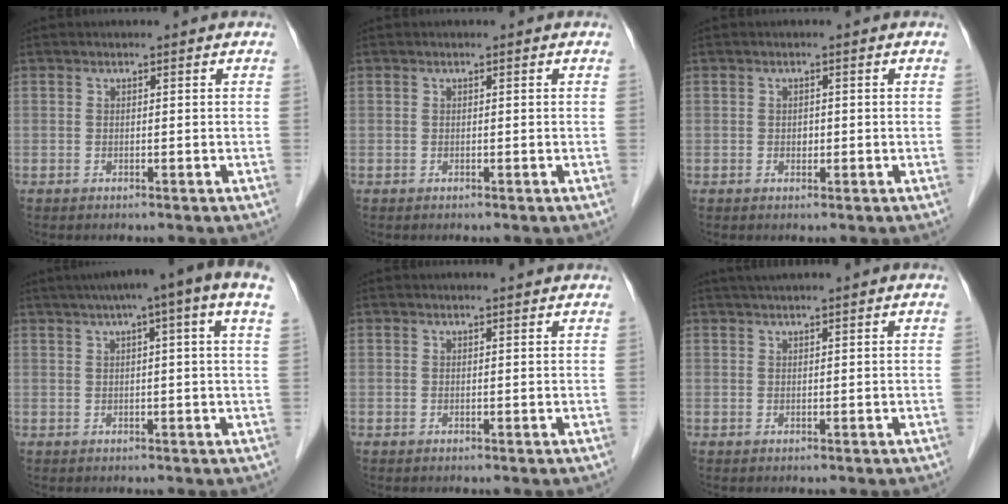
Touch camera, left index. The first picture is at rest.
{"total": 0.0}
{"total": 0.9, "force": [-0.2, 0.7, 0.5], "torque": [-0.009, 0.000, -0.003]}
{"total": 11.5, "force": [6.6, -0.1, 9.4], "torque": [-0.138, 0.042, 0.079]}
{"total": 2.1, "force": [2.0, -0.1, 0.6], "torque": [-0.010, 0.006, 0.024]}
{"total": 3.6, "force": [3.1, -0.5, 1.8], "torque": [-0.020, 0.029, 0.053]}